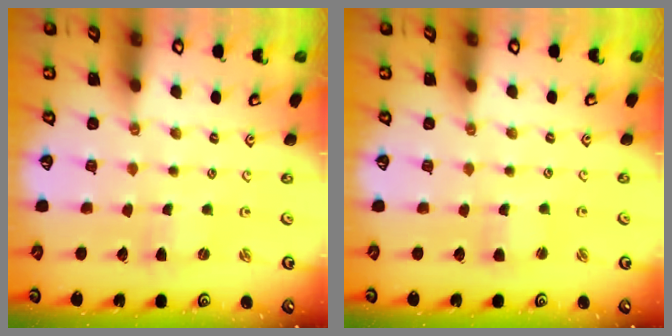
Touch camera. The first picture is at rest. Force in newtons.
{"total": 1.7, "press": 1.7, "slide": 0.2}